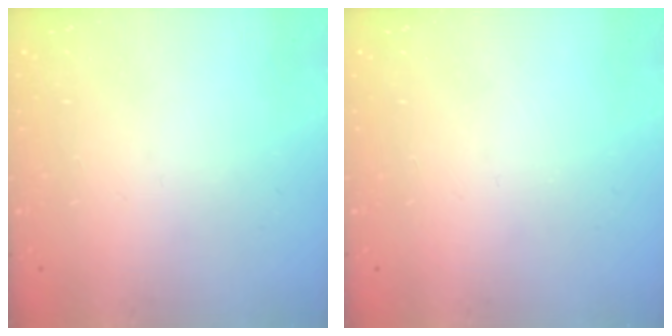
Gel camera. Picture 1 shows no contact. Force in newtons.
{"total": 0.0}